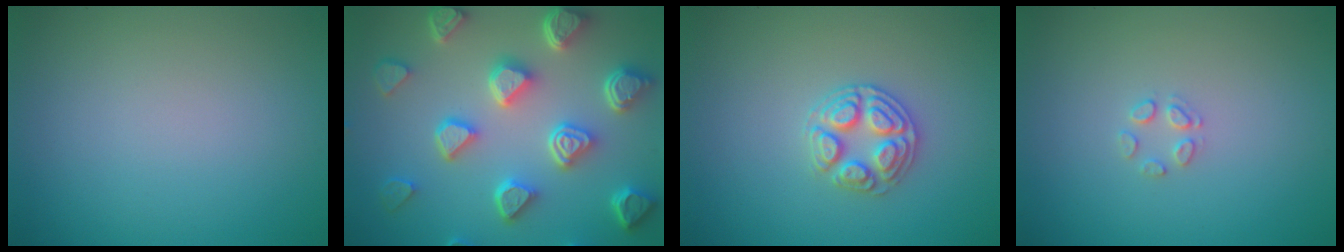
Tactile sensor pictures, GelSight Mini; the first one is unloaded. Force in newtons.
{"total": 7.7, "press": 6.1, "slide": 4.8}
{"total": 2.9, "press": 2.8, "slide": 0.3}
{"total": 1.2, "press": 1.2, "slide": 0.1}